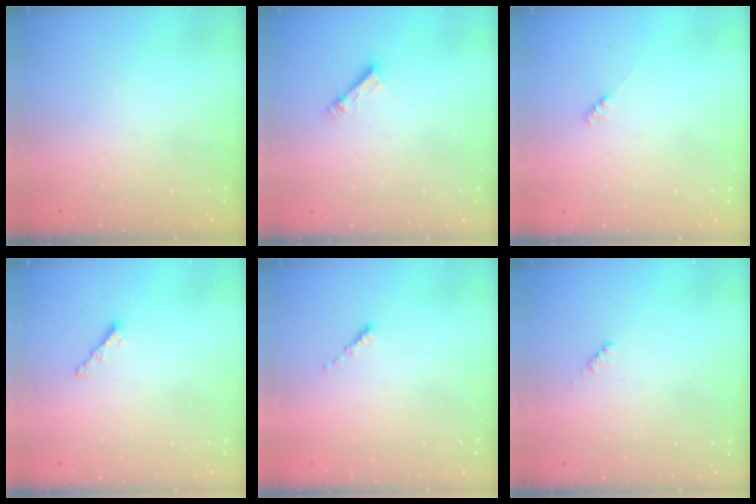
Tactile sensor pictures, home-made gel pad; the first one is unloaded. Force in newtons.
{"total": 4.6, "press": 4.6, "slide": 0.4}
{"total": 2.1, "press": 2.0, "slide": 0.5}
{"total": 1.8, "press": 1.7, "slide": 0.5}
{"total": 0.6, "press": 0.5, "slide": 0.2}
{"total": 3.1, "press": 3.1, "slide": 0.6}